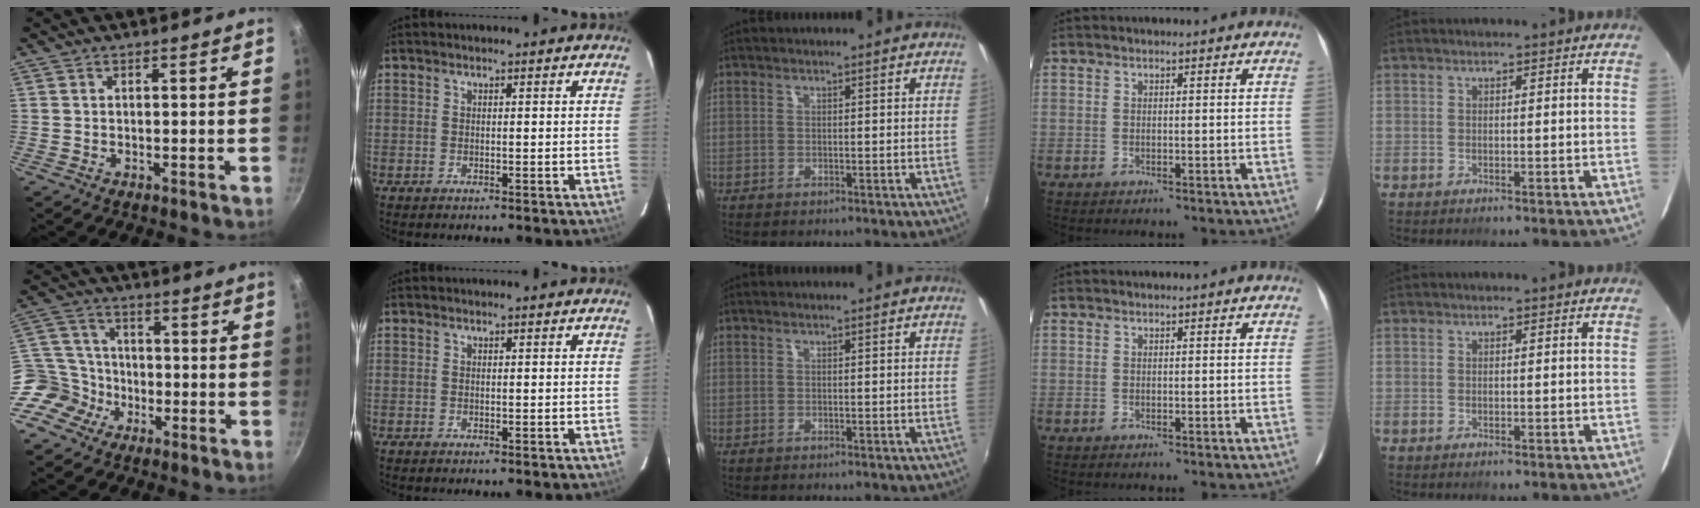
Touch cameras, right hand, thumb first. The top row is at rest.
{"thumb": {"total": 10.5, "force": [-5.4, 8.5, 3.1], "torque": [-0.024, 0.053, -0.110]}}